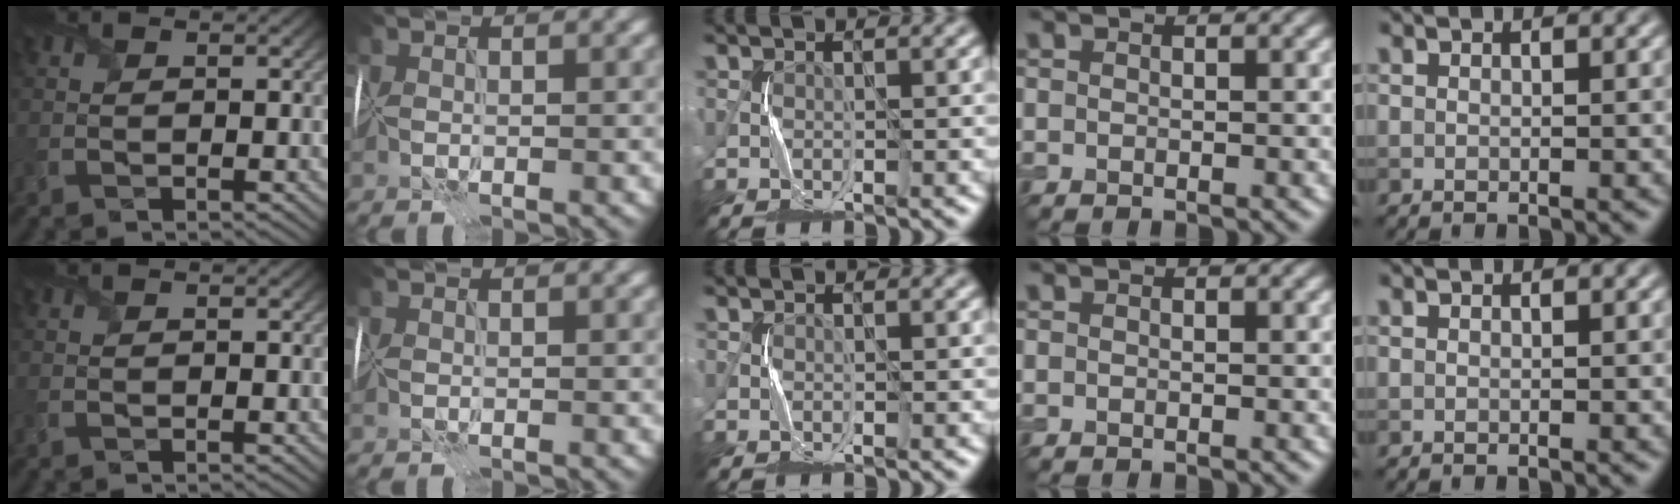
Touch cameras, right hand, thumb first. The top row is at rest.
{}